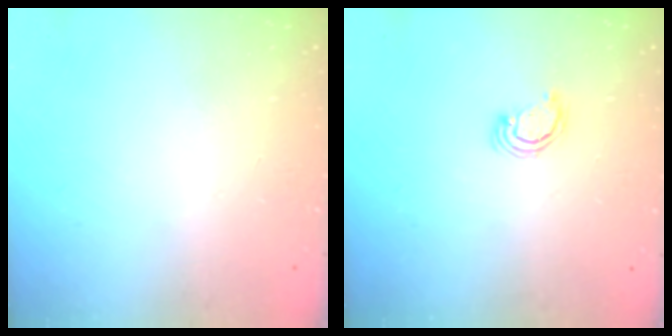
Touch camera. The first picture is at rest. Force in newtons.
{"total": 2.6, "press": 2.5, "slide": 0.3}